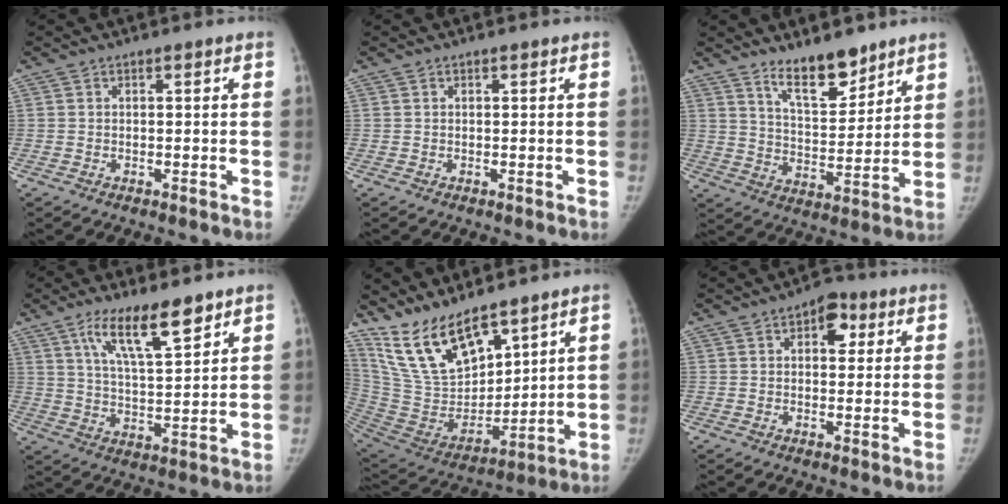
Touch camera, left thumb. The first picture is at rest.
{"total": 0.0}
{"total": 10.2, "force": [7.9, 3.7, 5.3], "torque": [-0.062, -0.068, 0.144]}
{"total": 11.7, "force": [7.4, 3.3, 8.5], "torque": [-0.132, -0.037, 0.136]}
{"total": 16.8, "force": [12.5, 6.6, 9.1], "torque": [-0.135, -0.073, 0.261]}
{"total": 5.8, "force": [2.1, 3.6, 4.0], "torque": [-0.025, 0.000, 0.022]}